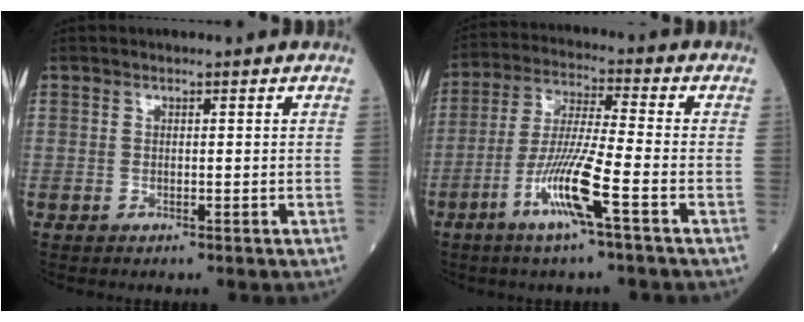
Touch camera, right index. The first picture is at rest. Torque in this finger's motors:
{"motor_torque": [0.27, -0.10, 0.13, 0.15]}